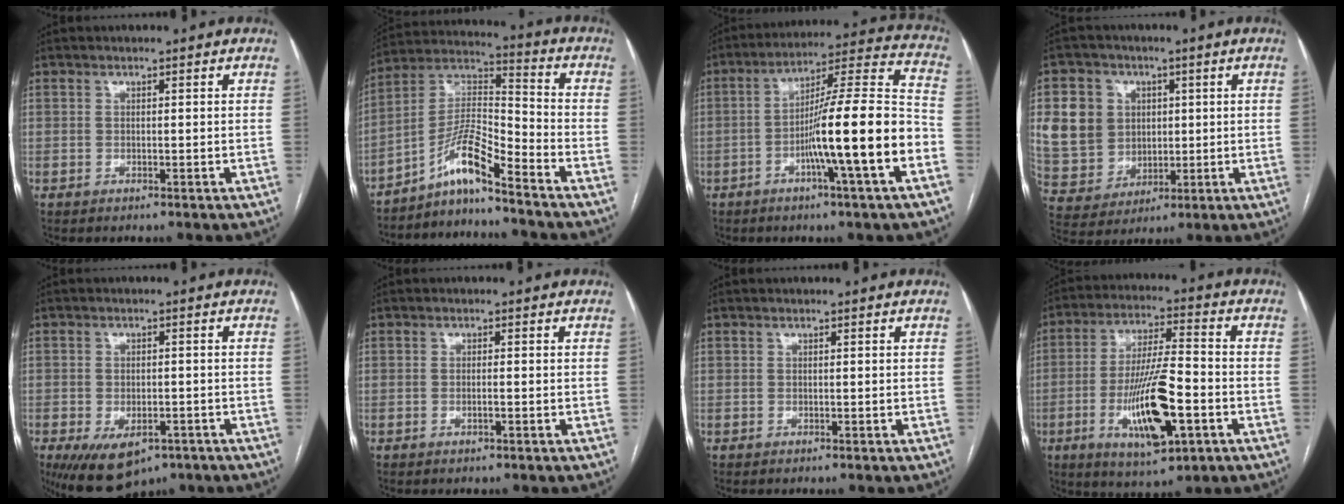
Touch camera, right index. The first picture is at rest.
{"total": 9.6, "force": [-7.1, 0.2, 6.3], "torque": [-0.134, 0.016, -0.133]}
{"total": 16.9, "force": [-5.6, -0.5, 16.0], "torque": [-0.251, 0.007, -0.095]}
{"total": 11.3, "force": [2.5, 10.1, 4.4], "torque": [-0.120, 0.029, 0.062]}
{"total": 10.0, "force": [-5.9, 5.3, 6.1], "torque": [-0.108, -0.007, -0.081]}
{"total": 1.1, "force": [-0.3, 0.1, 1.0], "torque": [-0.020, -0.001, -0.005]}
{"total": 0.0}
{"total": 14.5, "force": [-4.6, 3.1, 13.4], "torque": [-0.252, -0.008, -0.073]}